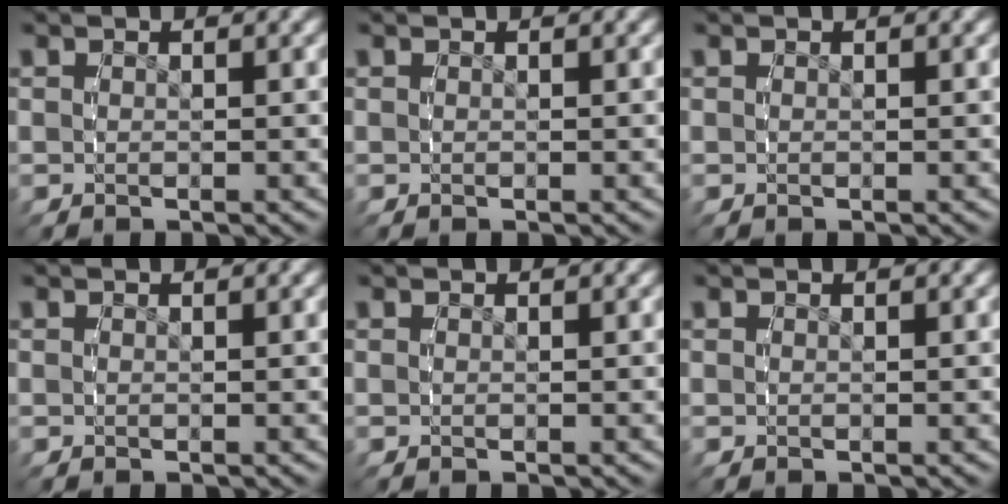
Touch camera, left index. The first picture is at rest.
{"total": 0.0}
{"total": 0.0}
{"total": 0.0}
{"total": 0.0}
{"total": 0.0}